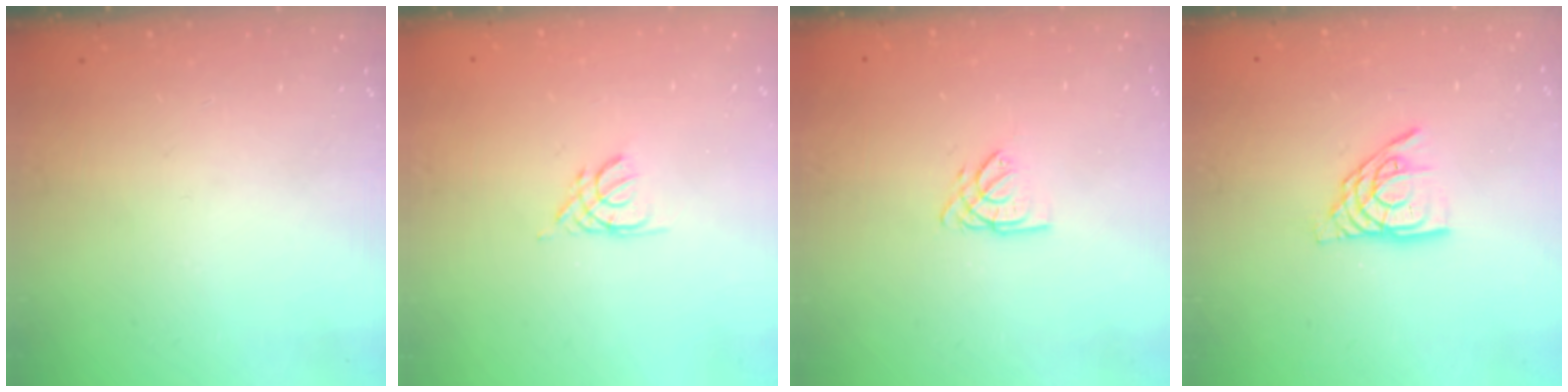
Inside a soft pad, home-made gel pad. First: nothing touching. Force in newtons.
{"total": 2.1, "press": 2.0, "slide": 0.4}
{"total": 2.7, "press": 2.7, "slide": 0.3}
{"total": 9.8, "press": 9.8, "slide": 0.9}